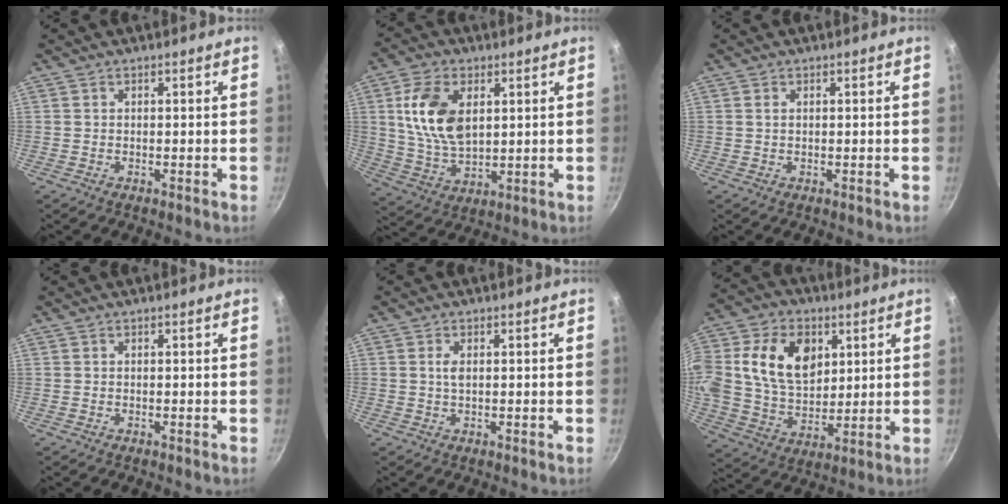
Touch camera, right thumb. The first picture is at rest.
{"total": 13.1, "force": [3.4, 7.9, 9.9], "torque": [-0.174, -0.016, 0.071]}
{"total": 0.8, "force": [0.3, 0.5, 0.6], "torque": [-0.010, 0.002, 0.005]}
{"total": 0.0}
{"total": 1.7, "force": [0.4, 0.9, 1.4], "torque": [-0.028, 0.001, 0.007]}
{"total": 18.6, "force": [5.1, 13.2, 12.1], "torque": [-0.206, 0.001, 0.091]}